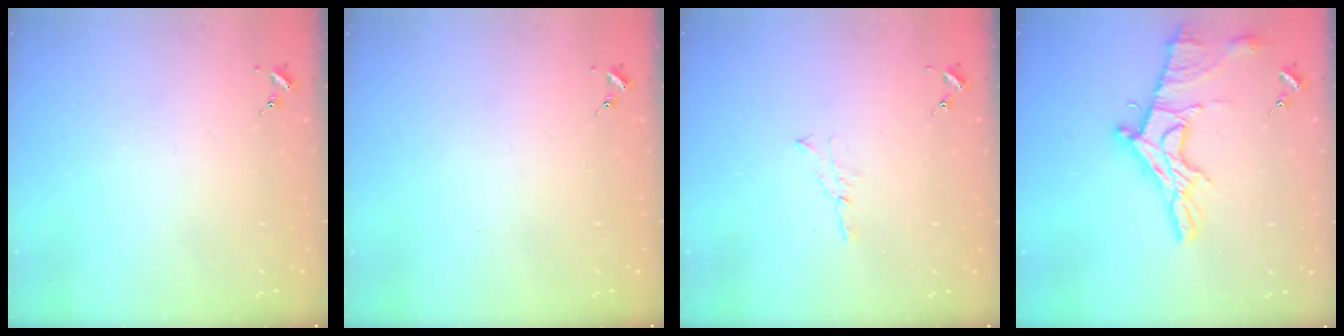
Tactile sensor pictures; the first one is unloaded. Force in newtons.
{"total": 0.0}
{"total": 3.0, "press": 3.0, "slide": 0.3}
{"total": 15.5, "press": 15.5, "slide": 1.1}